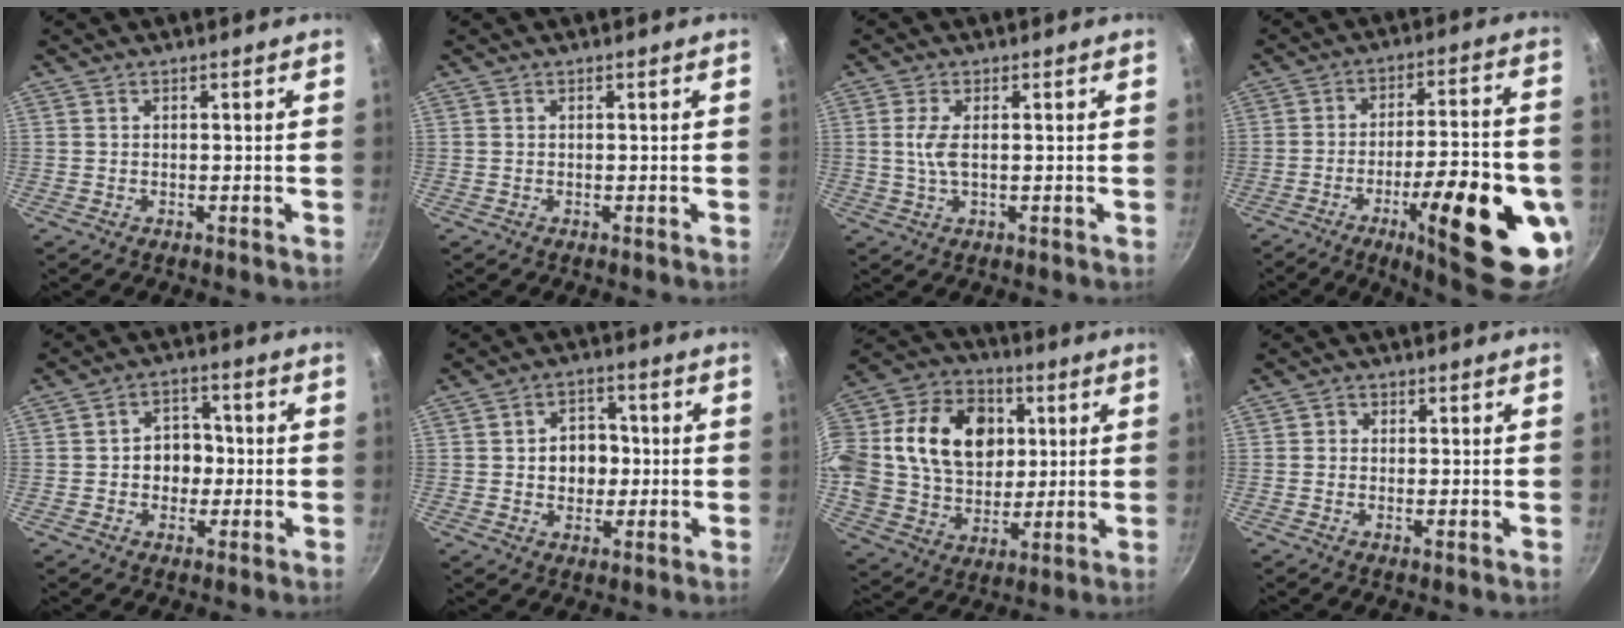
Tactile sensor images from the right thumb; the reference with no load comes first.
{"total": 0.0}
{"total": 3.8, "force": [0.3, 1.5, 3.5], "torque": [-0.081, 0.001, 0.007]}
{"total": 23.7, "force": [-8.0, 6.6, 21.3], "torque": [-0.270, 0.021, -0.106]}
{"total": 6.7, "force": [-0.5, 5.5, 3.7], "torque": [-0.011, 0.012, -0.012]}
{"total": 7.4, "force": [0.1, 5.9, 4.4], "torque": [-0.033, 0.007, -0.003]}
{"total": 28.9, "force": [5.8, 21.8, 18.1], "torque": [-0.346, 0.031, 0.102]}
{"total": 1.3, "force": [-0.1, 1.1, 0.7], "torque": [-0.012, 0.001, -0.008]}